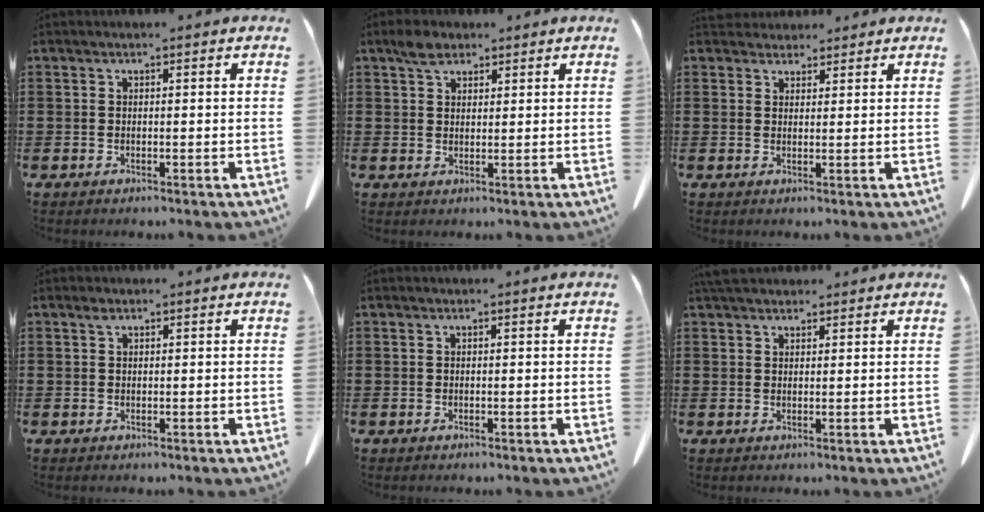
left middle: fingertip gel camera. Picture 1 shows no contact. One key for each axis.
{"total": 3.3, "fx": 2.4, "fy": 1.9, "fz": 1.4, "tx": -0.026, "ty": 0.003, "tz": 0.043}
{"total": 2.6, "fx": 2.4, "fy": 0.9, "fz": 0.2, "tx": -0.002, "ty": -0.005, "tz": 0.046}
{"total": 0.8, "fx": 0.5, "fy": 0.5, "fz": 0.4, "tx": -0.012, "ty": 0.001, "tz": 0.010}
{"total": 0.0}
{"total": 3.0, "fx": 2.6, "fy": 1.0, "fz": 1.0, "tx": -0.027, "ty": -0.001, "tz": 0.052}